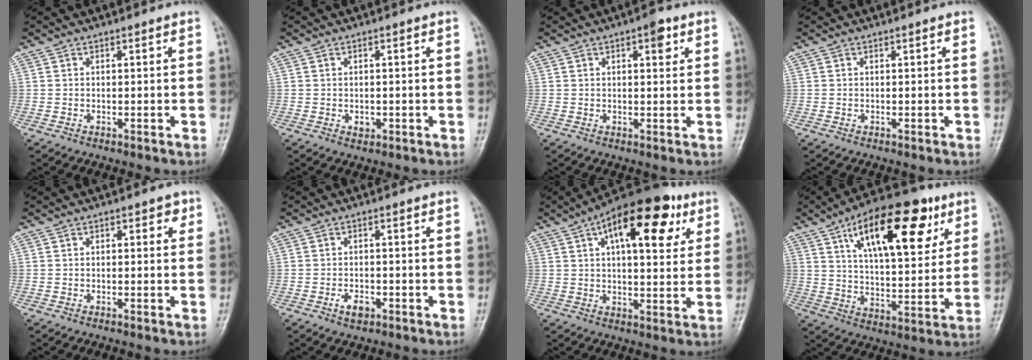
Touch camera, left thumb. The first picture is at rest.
{"total": 1.6, "force": [-0.4, 1.3, 0.9], "torque": [-0.005, 0.002, -0.003]}
{"total": 3.5, "force": [1.7, 1.5, 2.7], "torque": [-0.025, -0.002, 0.018]}
{"total": 0.0}
{"total": 2.5, "force": [0.9, 1.4, 1.8], "torque": [-0.008, 0.002, 0.006]}
{"total": 3.1, "force": [-1.4, 1.9, 2.0], "torque": [-0.028, 0.006, -0.023]}
{"total": 18.8, "force": [8.0, 8.4, 14.8], "torque": [-0.187, 0.000, 0.114]}
{"total": 22.1, "force": [10.2, 9.5, 17.1], "torque": [-0.230, -0.021, 0.166]}